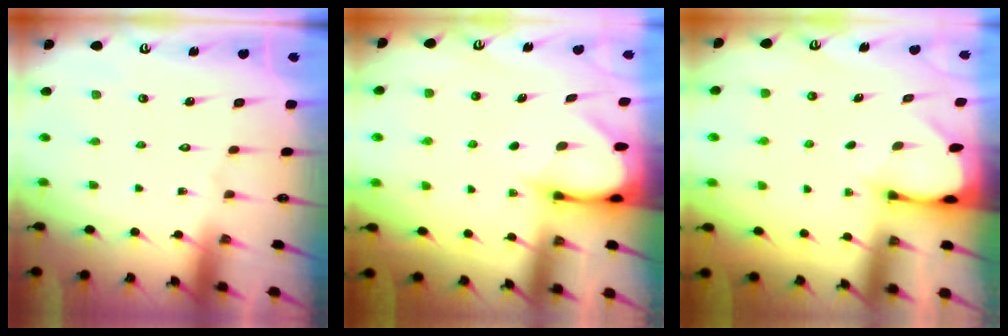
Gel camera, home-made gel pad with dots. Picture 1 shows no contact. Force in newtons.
{"total": 3.7, "press": 3.7, "slide": 0.2}
{"total": 2.0, "press": 2.0, "slide": 0.1}